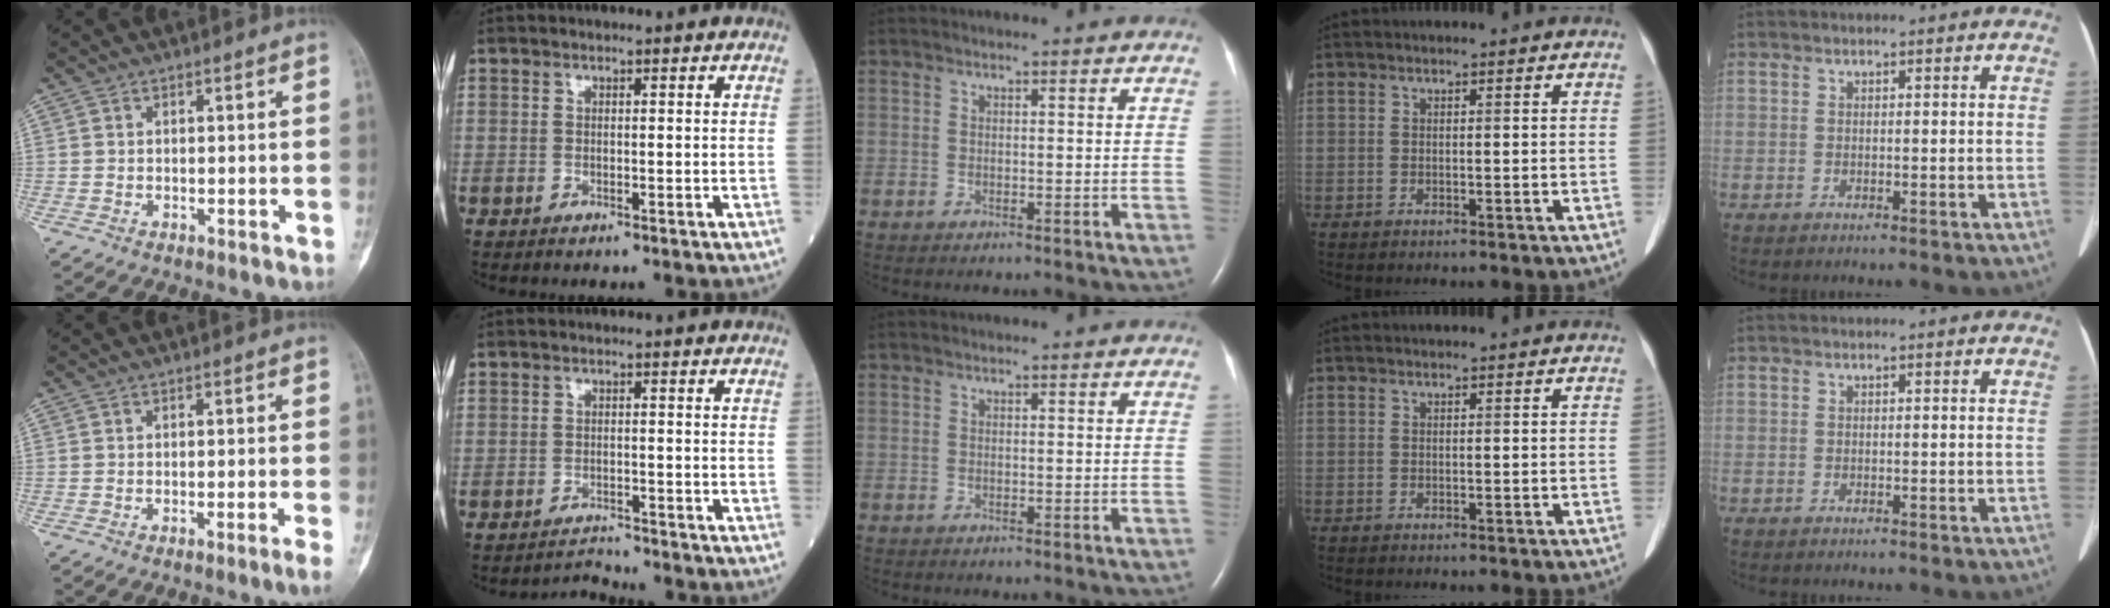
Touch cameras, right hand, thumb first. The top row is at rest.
{"thumb": {"total": 1.9, "force": [-1.0, -0.6, 1.5], "torque": [-0.032, -0.001, -0.016]}, "index": {"total": 2.1, "force": [-1.8, -0.5, -0.8], "torque": [0.016, -0.011, -0.027]}}